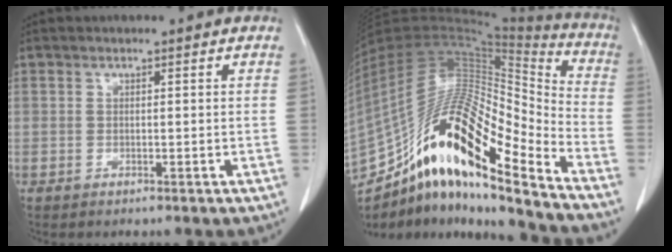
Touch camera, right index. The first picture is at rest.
{"total": 26.4, "force": [-16.0, 5.8, 20.2], "torque": [-0.376, 0.011, -0.282]}